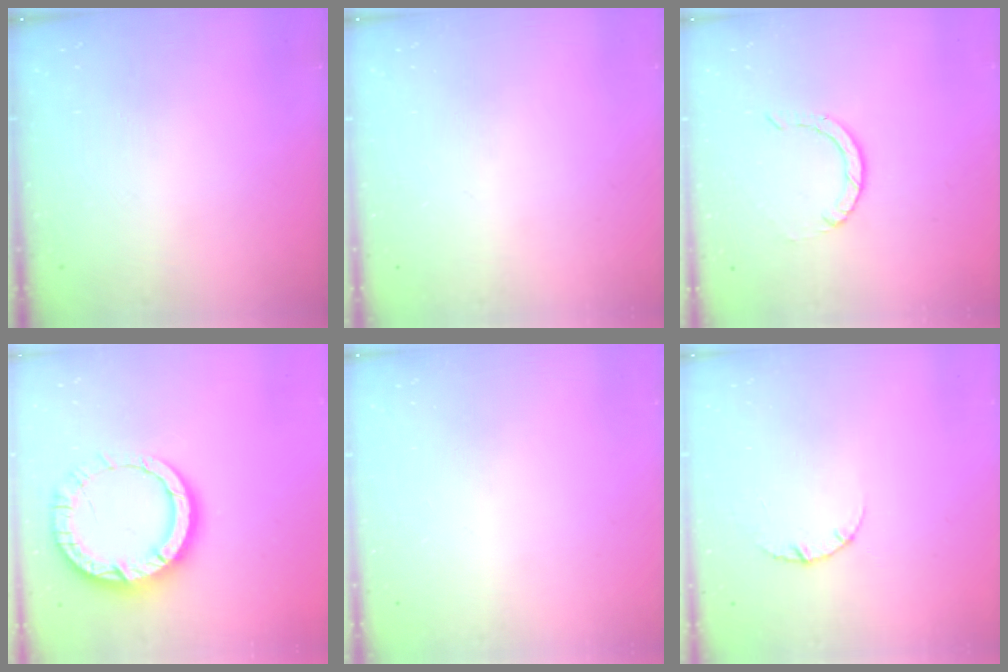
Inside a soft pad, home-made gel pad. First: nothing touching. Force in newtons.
{"total": 0.0}
{"total": 0.9, "press": 0.9, "slide": 0.1}
{"total": 13.6, "press": 13.5, "slide": 1.1}
{"total": 0.0}
{"total": 2.5, "press": 2.5, "slide": 0.3}